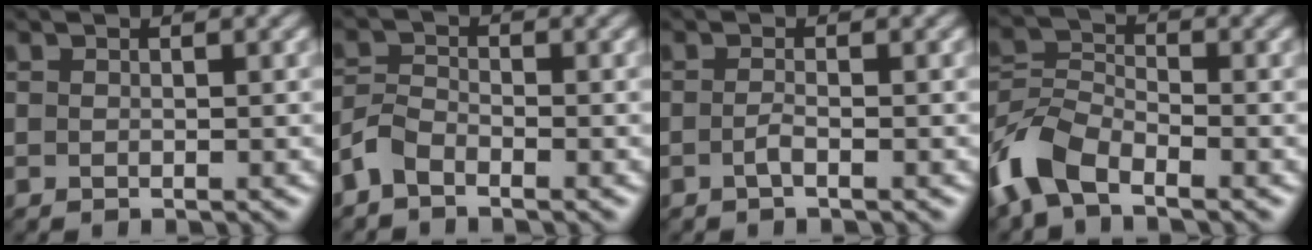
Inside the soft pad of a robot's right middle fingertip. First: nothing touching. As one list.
[{"total": 2.3, "force": [-1.7, 1.0, 1.3], "torque": [-0.026, 0.004, -0.043]}, {"total": 1.1, "force": [-0.5, 0.3, 0.9], "torque": [-0.019, -0.001, -0.011]}, {"total": 5.9, "force": [-4.0, 2.8, 3.4], "torque": [-0.073, 0.000, -0.094]}]